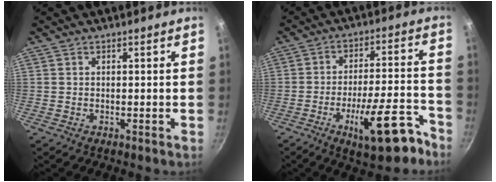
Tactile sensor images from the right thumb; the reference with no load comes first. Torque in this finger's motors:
{"motor_torque": [0.17, 0.37, -0.16, -0.12, 0.10]}